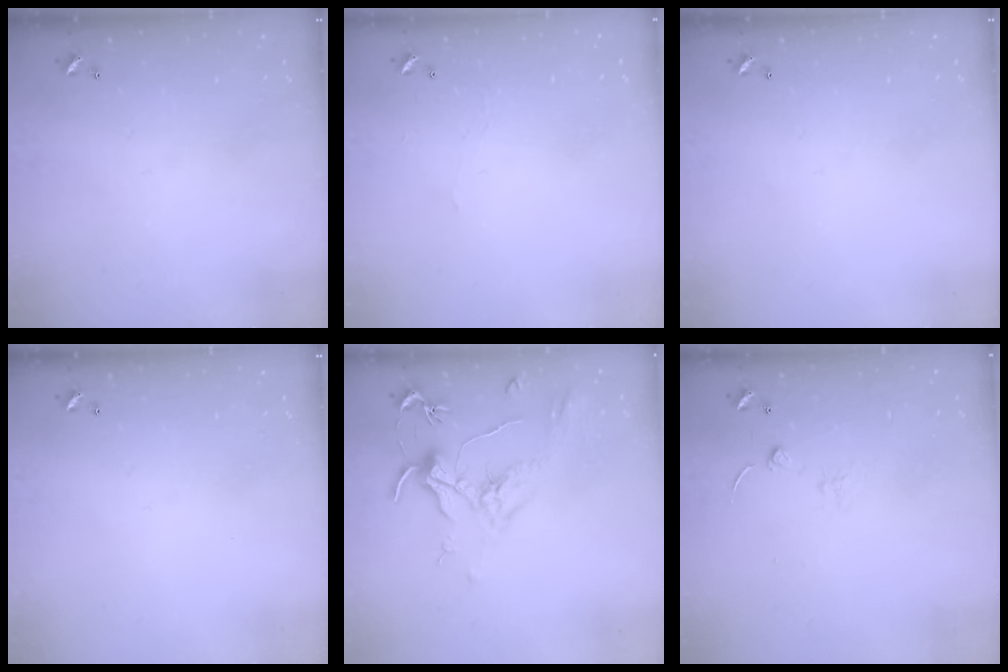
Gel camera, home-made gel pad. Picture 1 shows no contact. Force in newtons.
{"total": 0.9, "press": 0.7, "slide": 0.4}
{"total": 0.0}
{"total": 0.0}
{"total": 1.8, "press": 1.6, "slide": 0.9}
{"total": 0.9, "press": 0.9, "slide": 0.3}